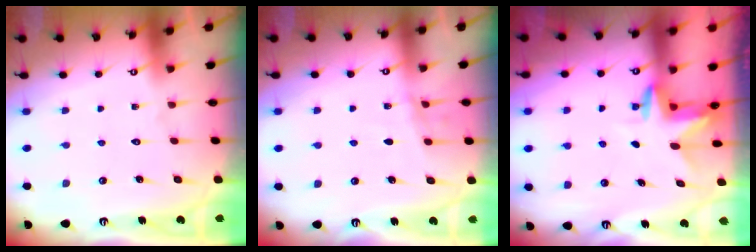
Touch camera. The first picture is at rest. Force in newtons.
{"total": 3.9, "press": 3.9, "slide": 0.4}
{"total": 3.2, "press": 3.2, "slide": 0.3}